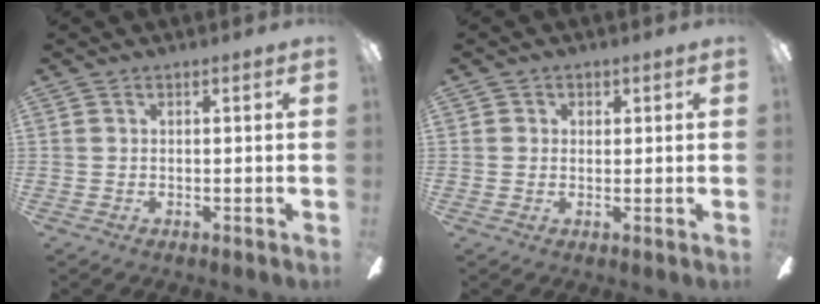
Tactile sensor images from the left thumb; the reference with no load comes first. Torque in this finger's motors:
{"motor_torque": [-0.19, -0.42, -0.16, -0.07, -0.02]}